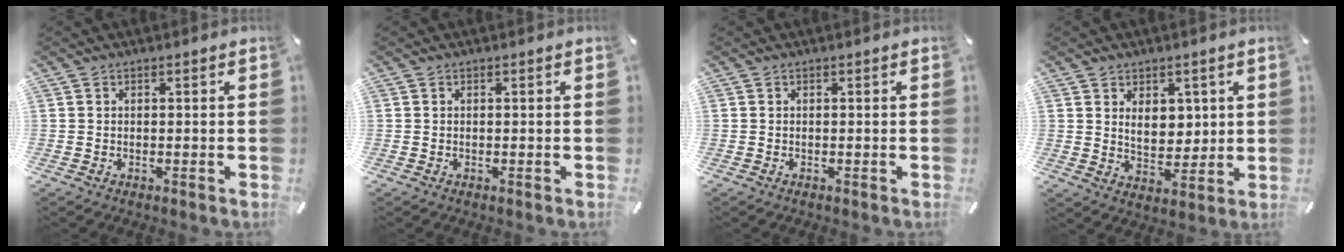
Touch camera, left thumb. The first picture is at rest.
{"total": 0.0}
{"total": 0.0}
{"total": 7.0, "force": [2.6, 5.1, 4.0], "torque": [-0.053, -0.012, 0.044]}